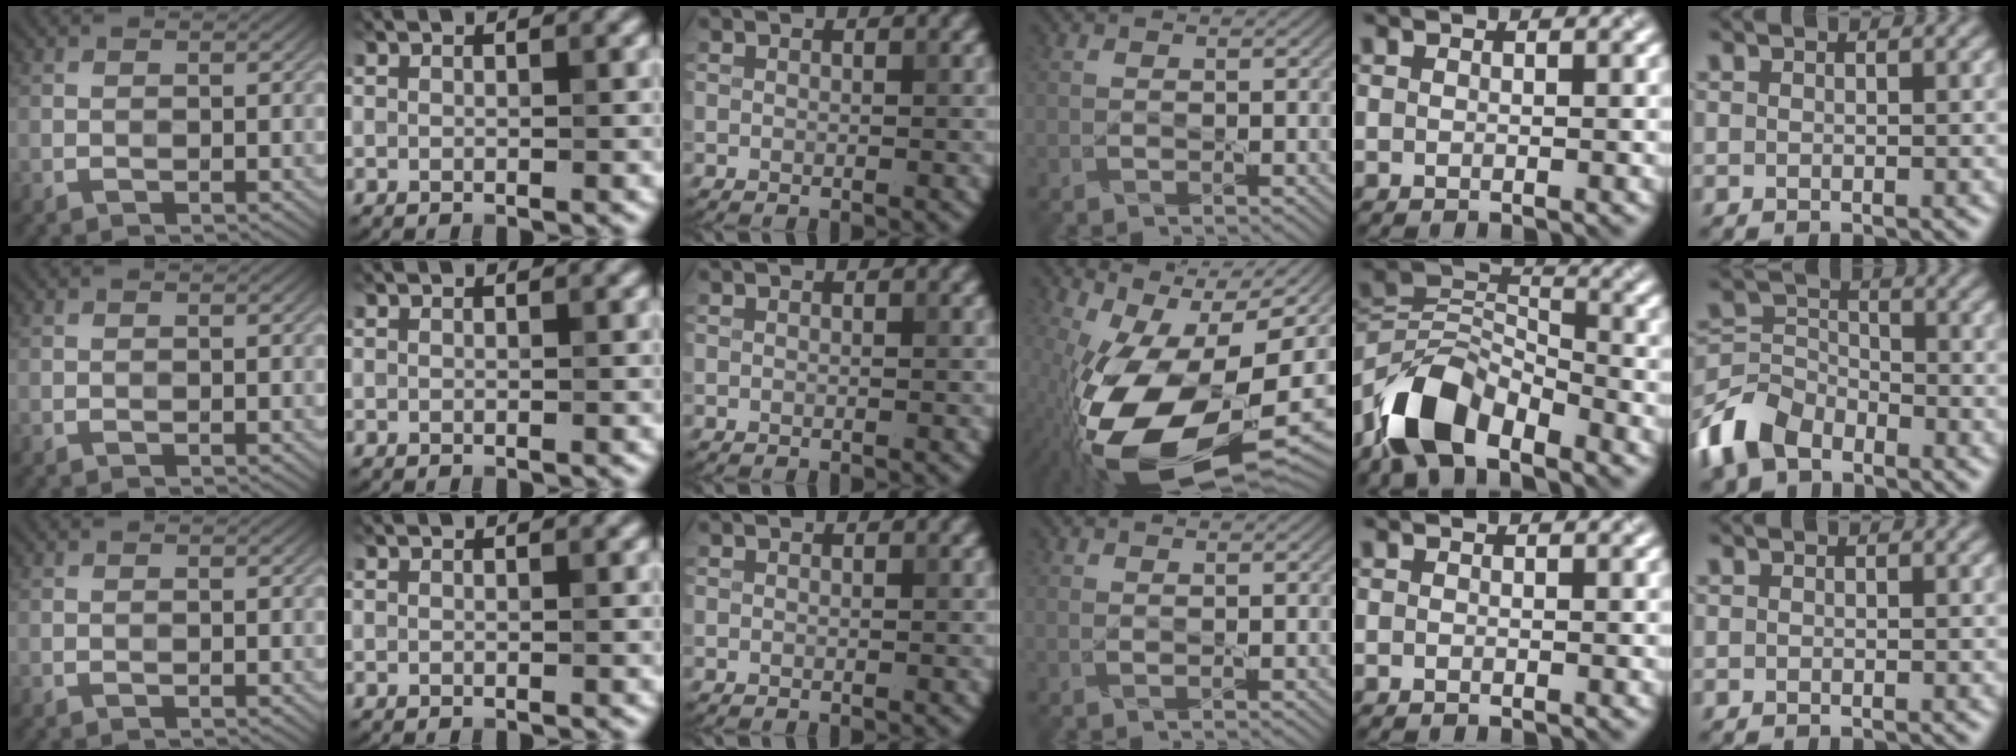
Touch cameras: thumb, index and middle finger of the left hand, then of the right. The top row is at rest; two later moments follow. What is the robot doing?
{"motion": "lift_and_place", "object": "knife"}